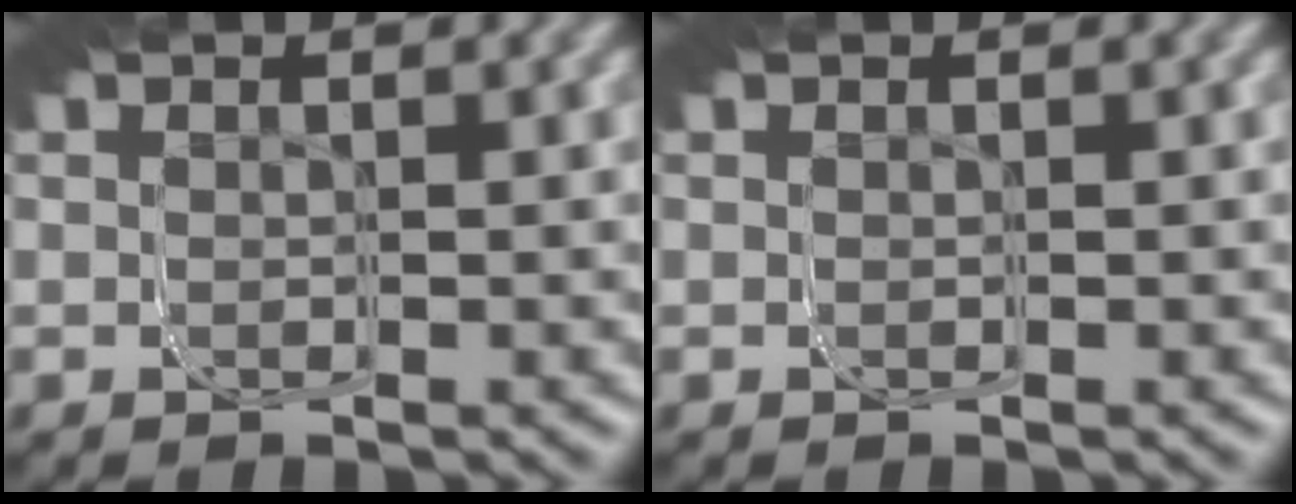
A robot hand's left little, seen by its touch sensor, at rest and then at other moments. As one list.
[{"total": 0.0}]